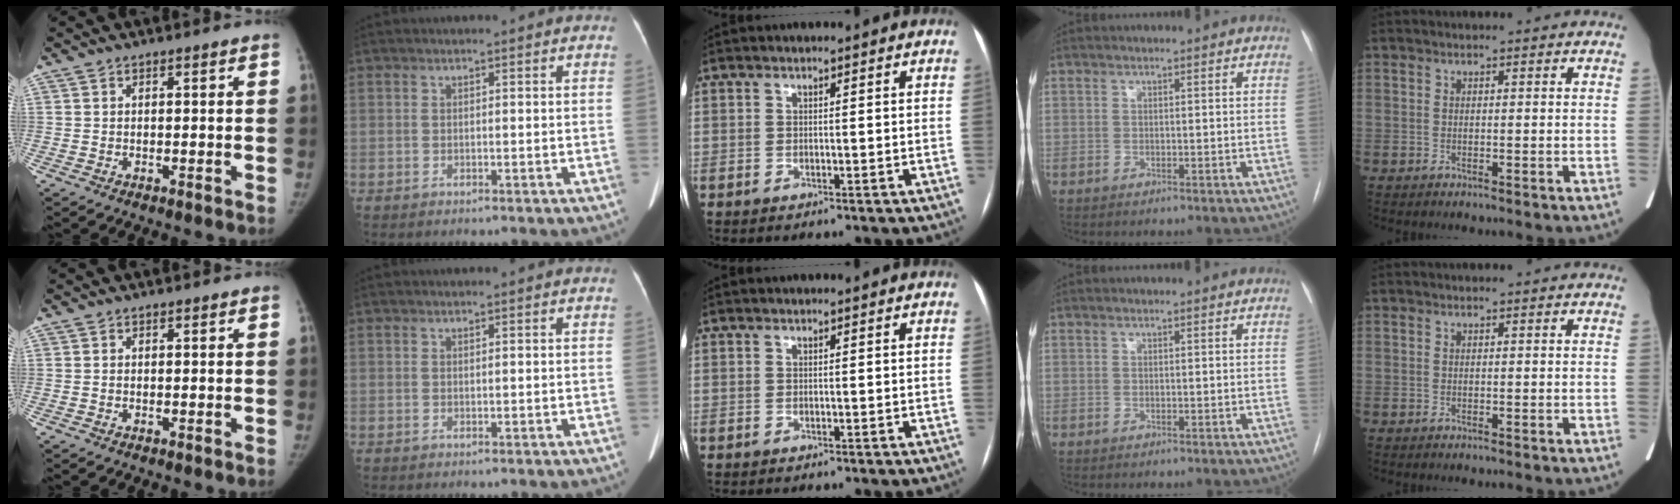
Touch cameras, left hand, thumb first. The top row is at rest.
{}